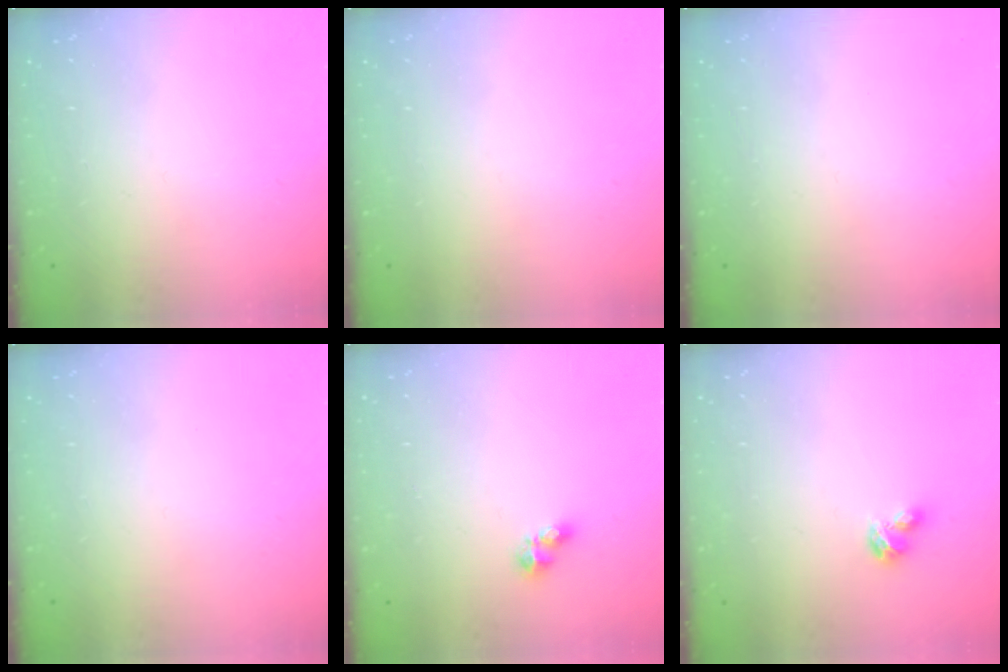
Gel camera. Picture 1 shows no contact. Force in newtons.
{"total": 0.0}
{"total": 0.0}
{"total": 0.0}
{"total": 5.7, "press": 5.7, "slide": 0.5}
{"total": 2.9, "press": 2.8, "slide": 0.5}